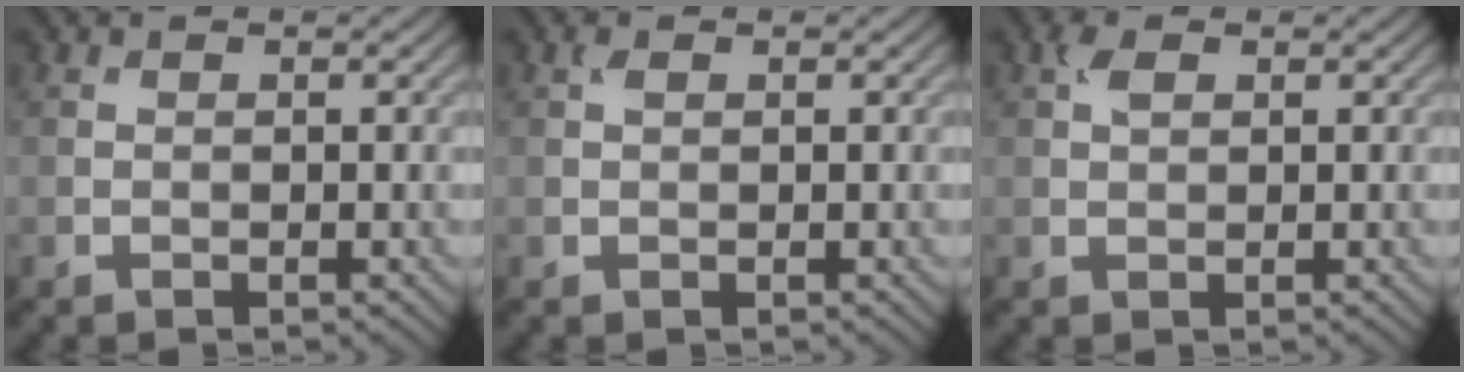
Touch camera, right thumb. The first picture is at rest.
{"total": 0.7, "force": [0.4, 0.4, 0.5], "torque": [-0.013, 0.001, 0.007]}
{"total": 1.7, "force": [0.8, 1.0, 1.1], "torque": [-0.026, 0.005, 0.013]}